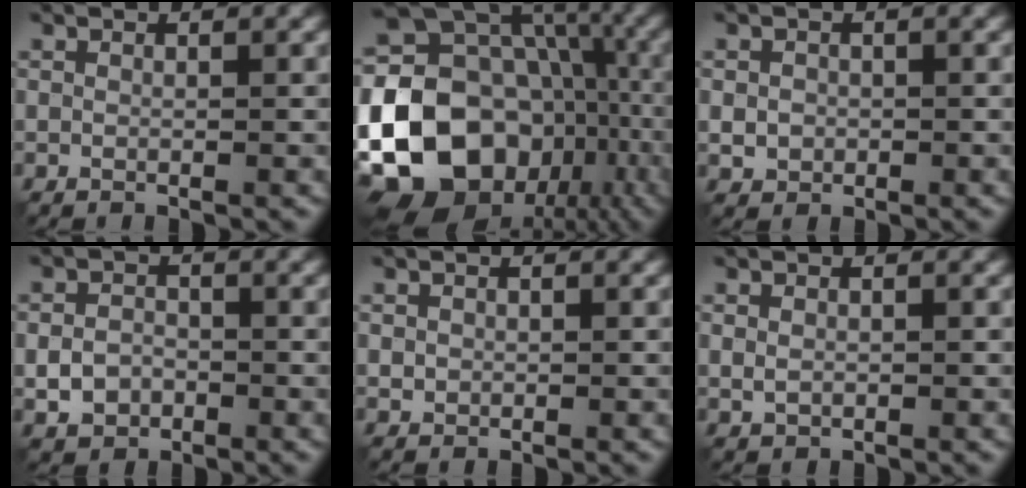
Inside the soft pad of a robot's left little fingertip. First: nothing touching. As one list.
[{"total": 22.6, "force": [-5.6, 18.6, 11.5], "torque": [-0.226, -0.010, -0.110]}, {"total": 1.6, "force": [-0.1, 1.5, 0.6], "torque": [-0.007, -0.005, -0.002]}, {"total": 2.6, "force": [-1.0, 2.1, 1.3], "torque": [-0.022, 0.000, -0.021]}, {"total": 0.8, "force": [0.0, 0.8, 0.2], "torque": [0.002, -0.003, 0.000]}, {"total": 1.1, "force": [0.0, 0.9, 0.7], "torque": [-0.014, -0.002, 0.001]}]